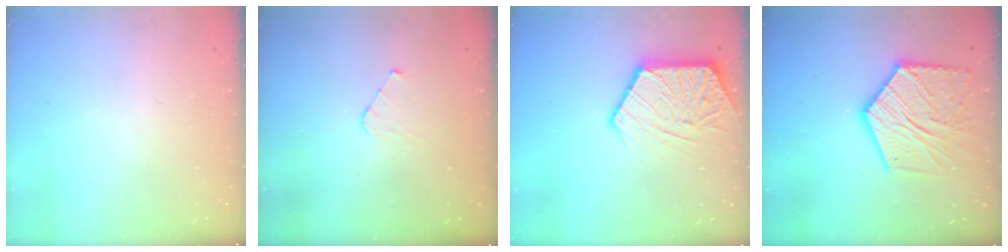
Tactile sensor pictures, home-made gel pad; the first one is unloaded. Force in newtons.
{"total": 4.0, "press": 4.0, "slide": 0.3}
{"total": 14.0, "press": 13.9, "slide": 1.4}
{"total": 16.6, "press": 16.6, "slide": 1.6}